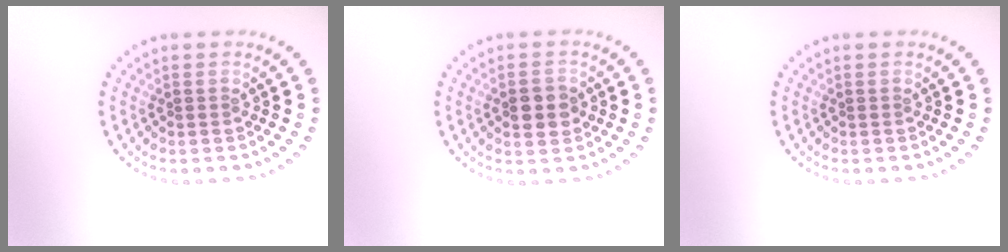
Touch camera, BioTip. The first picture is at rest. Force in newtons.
{"total": 2.7, "press": 2.7, "slide": 0.0}
{"total": 0.0}